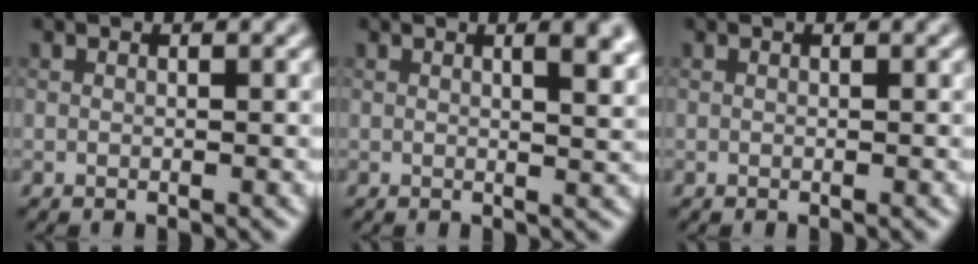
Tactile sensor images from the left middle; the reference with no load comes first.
{"total": 4.5, "force": [1.6, 1.8, 3.8], "torque": [-0.024, 0.012, 0.016]}
{"total": 0.0}